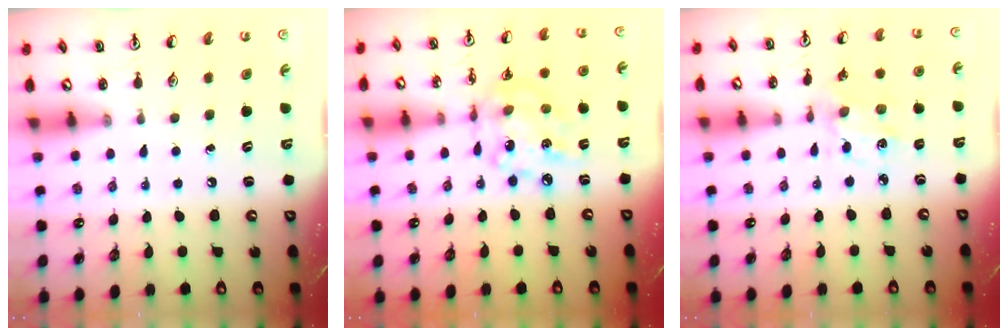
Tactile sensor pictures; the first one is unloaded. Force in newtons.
{"total": 11.2, "press": 11.1, "slide": 0.8}
{"total": 2.7, "press": 2.6, "slide": 0.8}